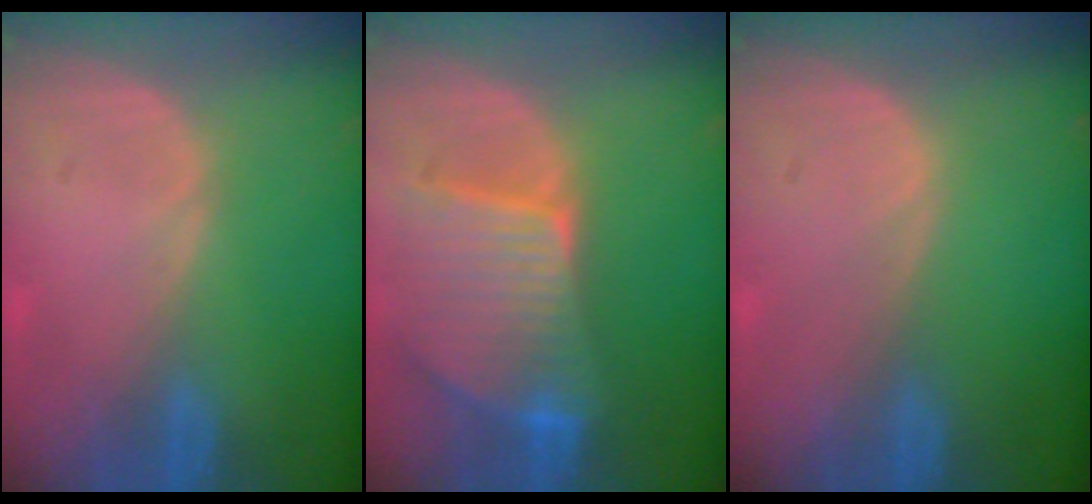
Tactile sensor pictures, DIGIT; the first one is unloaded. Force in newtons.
{"total": 9.6, "press": 8.4, "slide": 4.5}
{"total": 0.0}